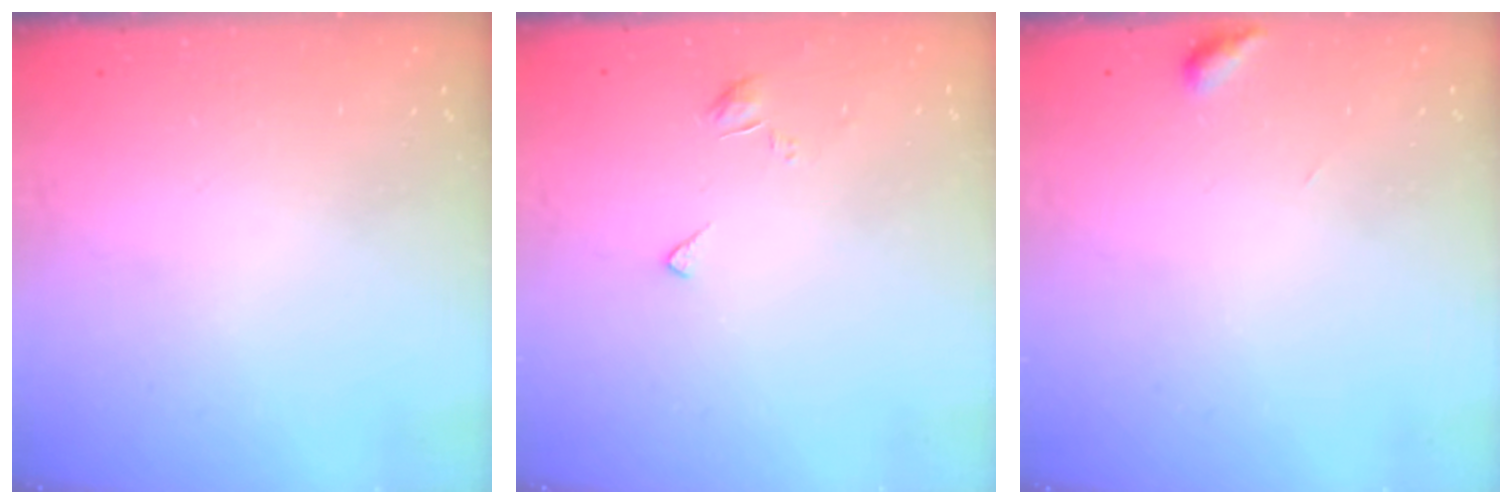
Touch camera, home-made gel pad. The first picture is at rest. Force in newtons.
{"total": 2.7, "press": 2.7, "slide": 0.5}
{"total": 2.6, "press": 2.6, "slide": 0.3}